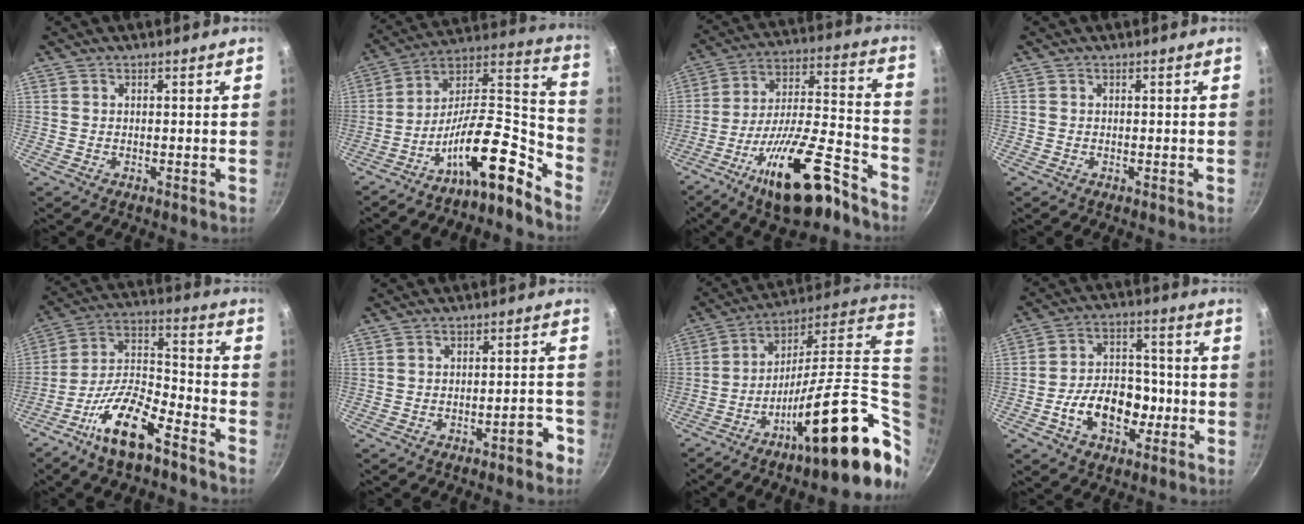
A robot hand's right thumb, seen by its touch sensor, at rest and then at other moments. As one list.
[{"total": 16.6, "force": [-11.6, 4.7, 11.0], "torque": [-0.132, 0.117, -0.216]}, {"total": 21.1, "force": [-13.2, 6.5, 15.1], "torque": [-0.222, 0.083, -0.220]}, {"total": 0.0}, {"total": 15.4, "force": [-9.8, 5.1, 10.7], "torque": [-0.189, 0.074, -0.189]}, {"total": 4.0, "force": [-2.6, 1.2, 2.8], "torque": [-0.022, 0.033, -0.026]}, {"total": 26.5, "force": [-5.3, 6.9, 25.1], "torque": [-0.329, 0.011, -0.091]}, {"total": 12.8, "force": [-4.0, 8.6, 8.6], "torque": [-0.109, 0.040, -0.070]}]